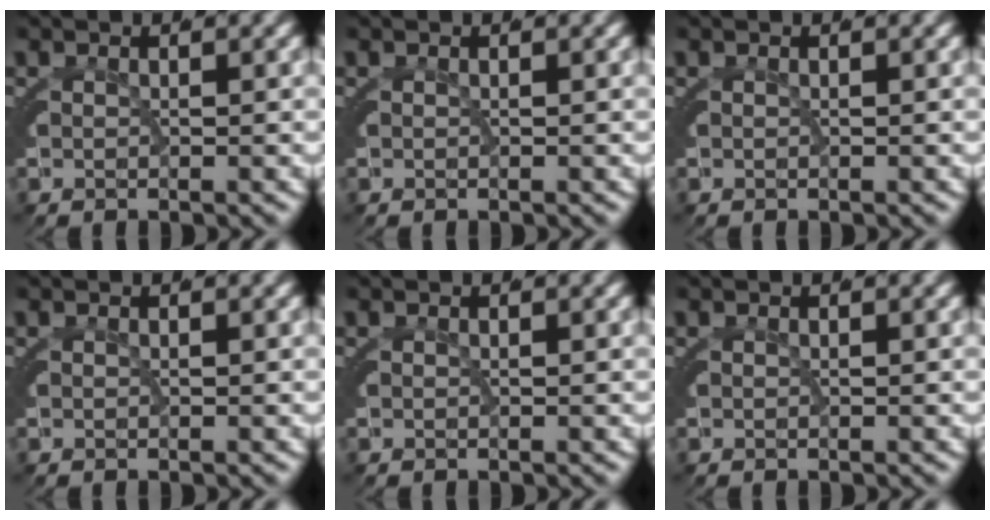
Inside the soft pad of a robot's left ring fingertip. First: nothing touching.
{"total": 0.0}
{"total": 0.0}
{"total": 0.0}
{"total": 0.0}
{"total": 0.0}